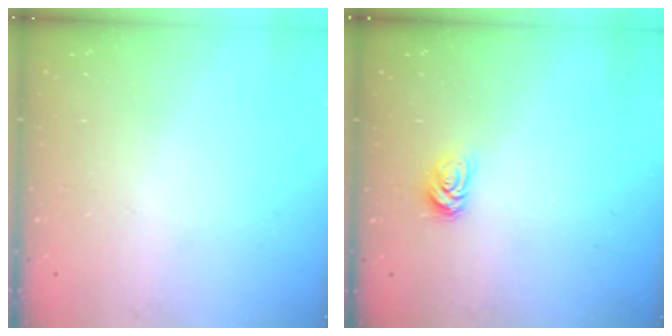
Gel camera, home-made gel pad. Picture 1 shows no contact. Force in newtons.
{"total": 4.1, "press": 4.1, "slide": 0.6}